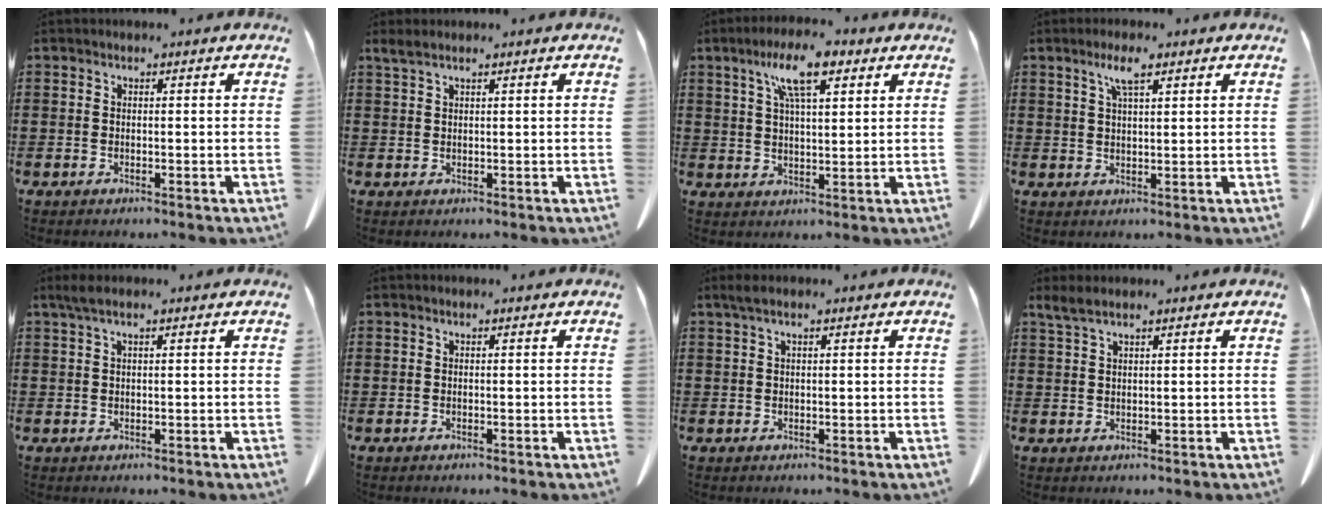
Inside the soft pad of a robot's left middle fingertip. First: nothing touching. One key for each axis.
{"total": 1.7, "fx": 1.2, "fy": 0.2, "fz": 1.1, "tx": -0.025, "ty": 0.002, "tz": 0.023}
{"total": 9.0, "fx": 5.1, "fy": 2.5, "fz": 7.0, "tx": -0.140, "ty": 0.002, "tz": 0.086}
{"total": 4.4, "fx": 2.6, "fy": 1.0, "fz": 3.3, "tx": -0.073, "ty": 0.008, "tz": 0.045}
{"total": 1.8, "fx": 0.9, "fy": 0.3, "fz": 1.5, "tx": -0.030, "ty": 0.001, "tz": 0.017}
{"total": 0.0}
{"total": 1.3, "fx": 0.6, "fy": 0.2, "fz": 1.2, "tx": -0.023, "ty": 0.001, "tz": 0.011}
{"total": 2.3, "fx": 1.7, "fy": 0.4, "fz": 1.5, "tx": -0.033, "ty": 0.002, "tz": 0.031}